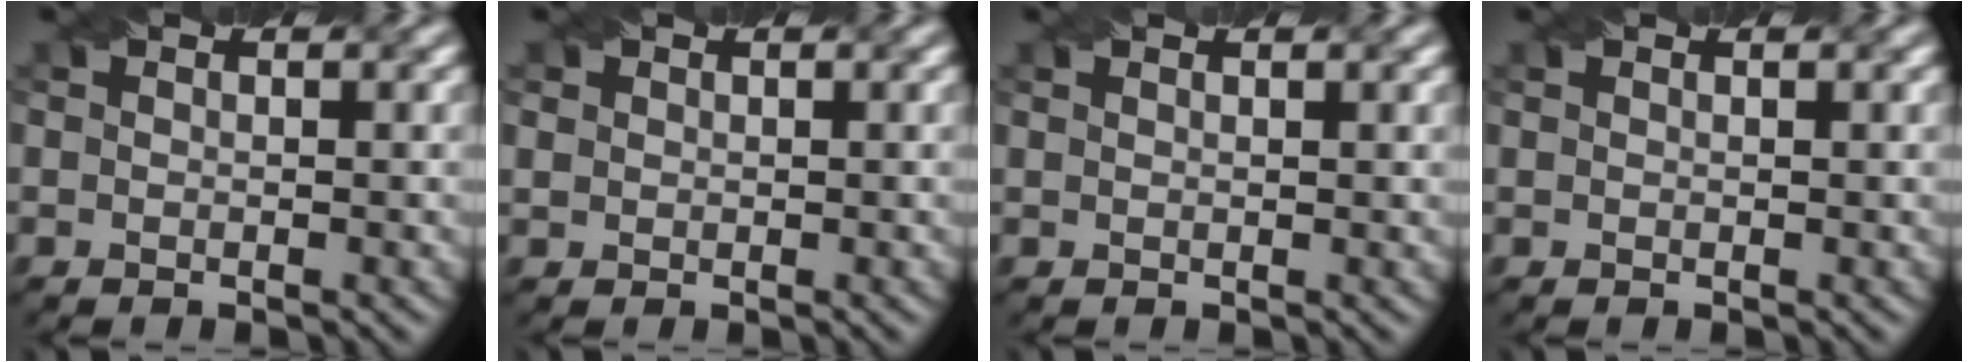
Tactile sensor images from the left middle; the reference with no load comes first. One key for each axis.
{"total": 0.9, "fx": 0.5, "fy": 0.7, "fz": 0.1, "tx": -0.002, "ty": 0.000, "tz": 0.011}
{"total": 1.0, "fx": 0.8, "fy": 0.3, "fz": 0.5, "tx": -0.007, "ty": -0.003, "tz": 0.010}
{"total": 0.7, "fx": 0.6, "fy": 0.1, "fz": 0.3, "tx": -0.009, "ty": 0.000, "tz": 0.005}